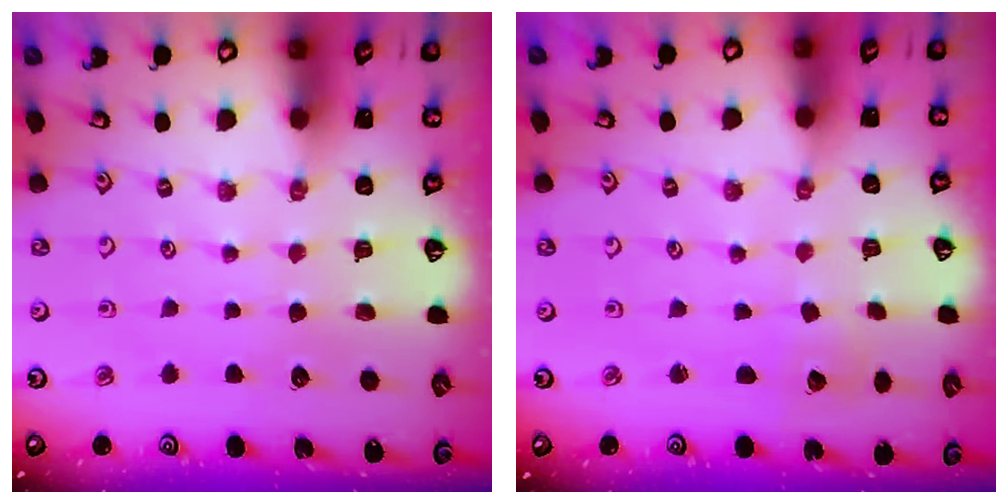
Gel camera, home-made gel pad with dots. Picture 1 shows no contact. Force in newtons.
{"total": 2.0, "press": 2.0, "slide": 0.1}